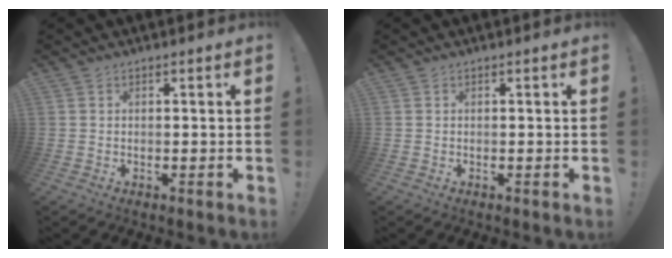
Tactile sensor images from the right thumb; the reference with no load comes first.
{"total": 0.0}